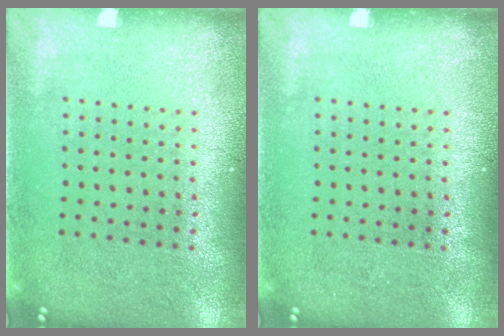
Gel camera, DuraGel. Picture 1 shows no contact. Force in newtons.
{"total": 0.0}